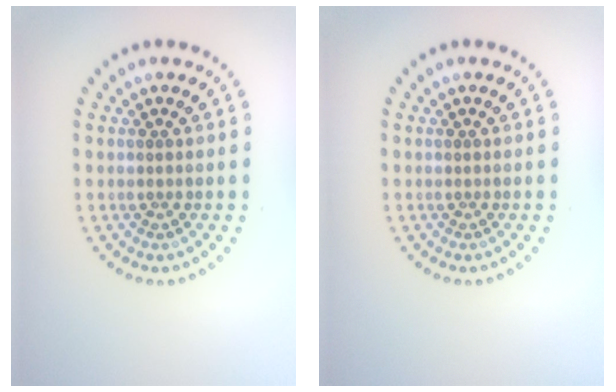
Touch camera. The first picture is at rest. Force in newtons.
{"total": 0.0}